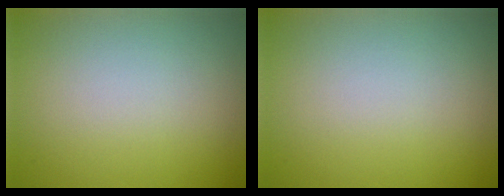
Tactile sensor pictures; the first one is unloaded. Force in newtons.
{"total": 0.0}